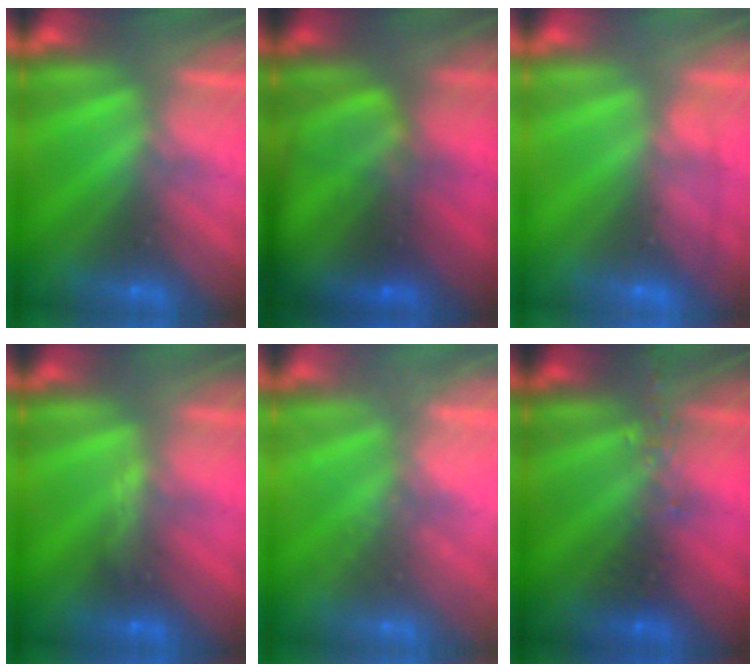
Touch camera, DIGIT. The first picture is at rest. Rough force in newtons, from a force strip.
{"total": 5.6}
{"total": 1.7}
{"total": 2.9}
{"total": 1.9}
{"total": 2.4}